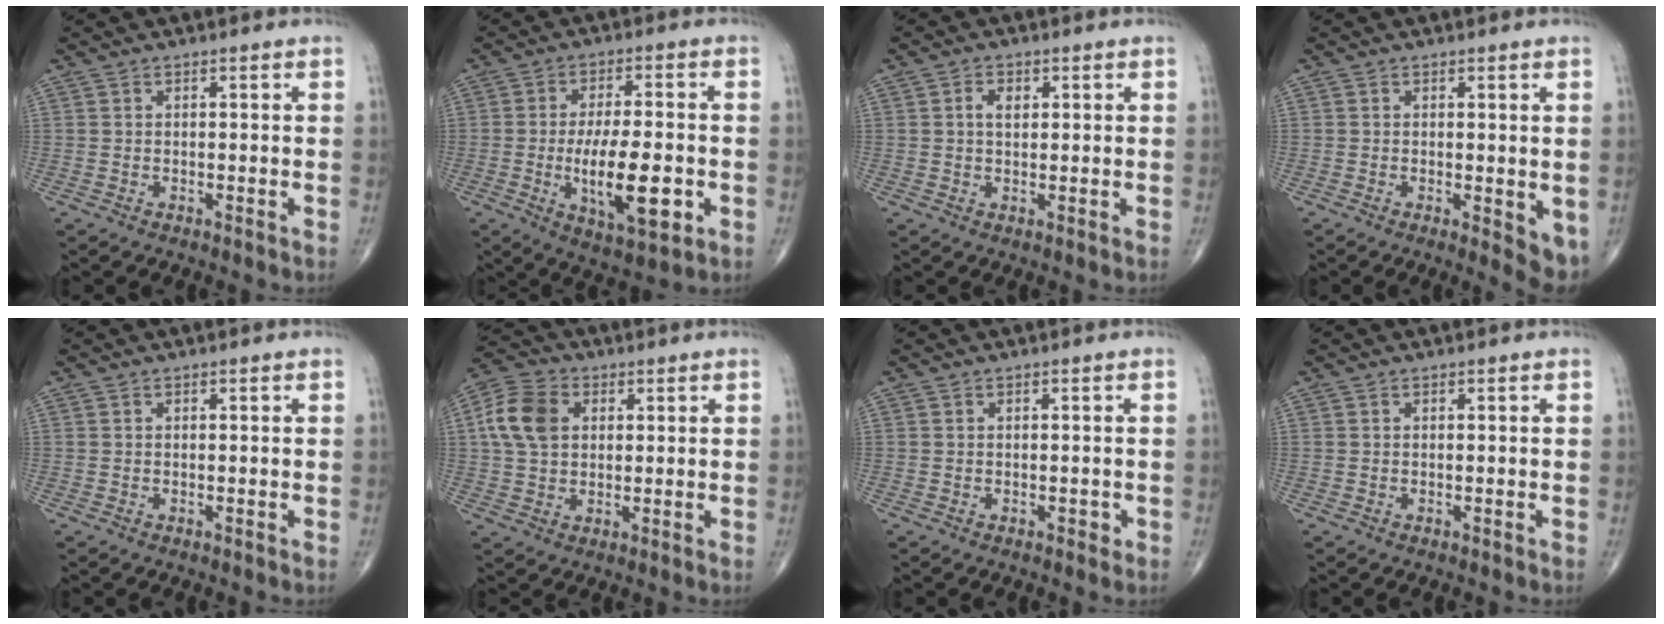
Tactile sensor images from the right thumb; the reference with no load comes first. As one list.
[{"total": 13.8, "force": [-3.0, 5.1, 12.5], "torque": [-0.197, 0.000, -0.042]}, {"total": 2.6, "force": [0.7, 1.7, 1.9], "torque": [-0.024, 0.001, 0.010]}, {"total": 5.2, "force": [-0.6, 1.8, 4.8], "torque": [-0.052, -0.012, -0.008]}, {"total": 0.0}, {"total": 9.9, "force": [2.2, 7.2, 6.5], "torque": [-0.121, 0.011, 0.035]}, {"total": 0.8, "force": [-0.3, 0.6, 0.5], "torque": [0.000, 0.001, -0.005]}, {"total": 0.0}]